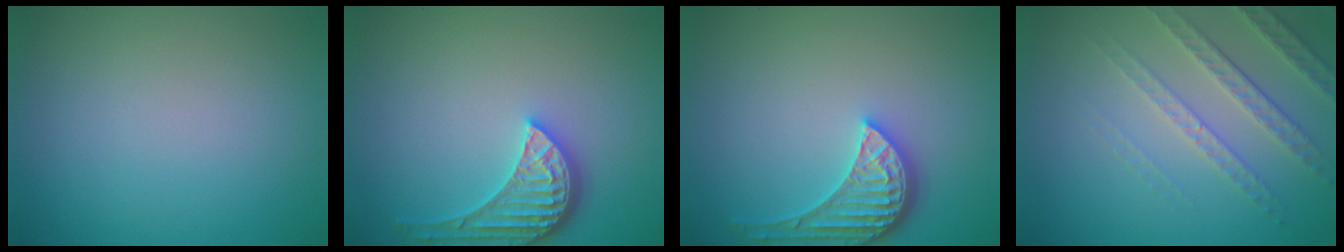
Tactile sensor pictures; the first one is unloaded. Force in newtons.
{"total": 4.0, "press": 3.6, "slide": 1.8}
{"total": 4.0, "press": 3.6, "slide": 1.8}
{"total": 3.4, "press": 3.2, "slide": 1.1}